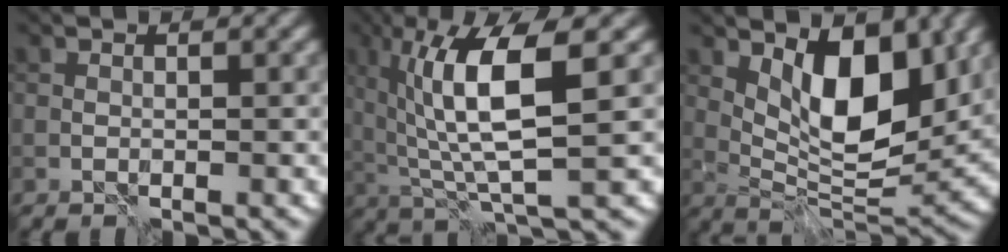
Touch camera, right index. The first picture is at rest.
{"total": 8.3, "force": [2.4, 2.2, 7.6], "torque": [-0.136, -0.005, 0.046]}
{"total": 8.9, "force": [3.4, 3.9, 7.3], "torque": [-0.115, -0.012, 0.059]}